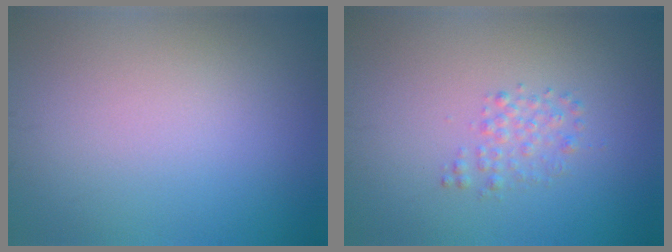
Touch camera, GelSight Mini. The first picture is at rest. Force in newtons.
{"total": 1.5, "press": 1.5, "slide": 0.0}